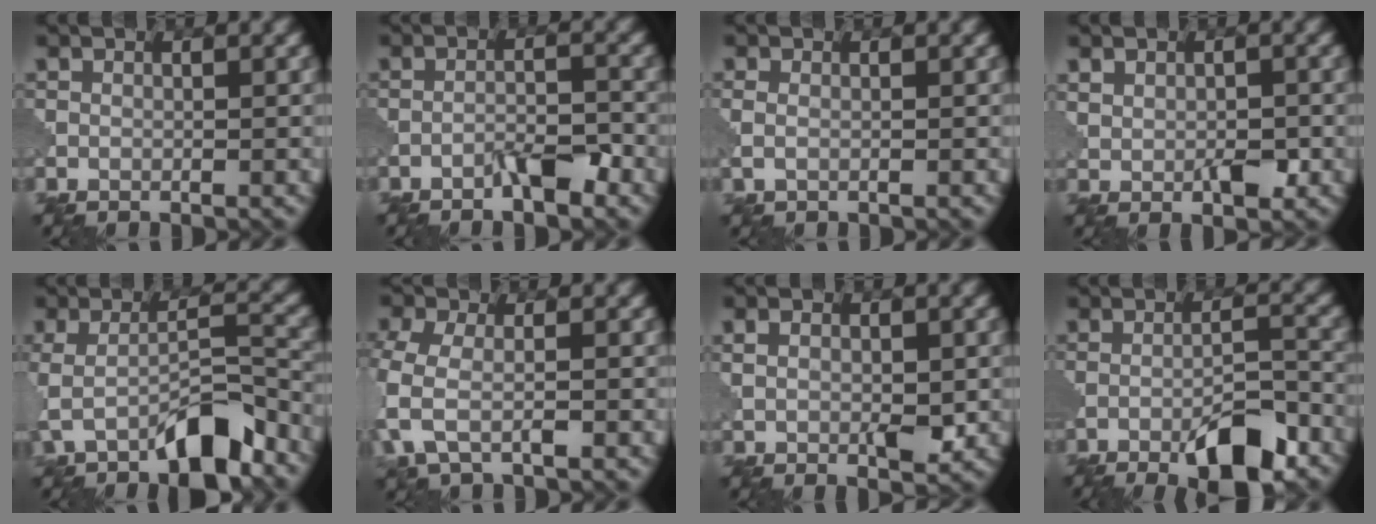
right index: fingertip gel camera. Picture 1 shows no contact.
{"total": 2.9, "force": [-2.0, 0.6, 2.0], "torque": [-0.037, 0.008, -0.039]}
{"total": 1.1, "force": [0.0, 0.7, 0.9], "torque": [-0.023, -0.003, 0.000]}
{"total": 3.1, "force": [0.1, 1.9, 2.4], "torque": [-0.042, -0.001, 0.002]}
{"total": 6.5, "force": [-2.7, 1.9, 5.7], "torque": [-0.104, -0.005, -0.051]}
{"total": 4.9, "force": [-1.7, 2.4, 3.9], "torque": [-0.106, -0.001, -0.042]}
{"total": 3.6, "force": [0.0, 1.8, 3.1], "torque": [-0.057, 0.000, 0.004]}
{"total": 7.4, "force": [-4.1, 1.8, 5.9], "torque": [-0.096, 0.002, -0.061]}